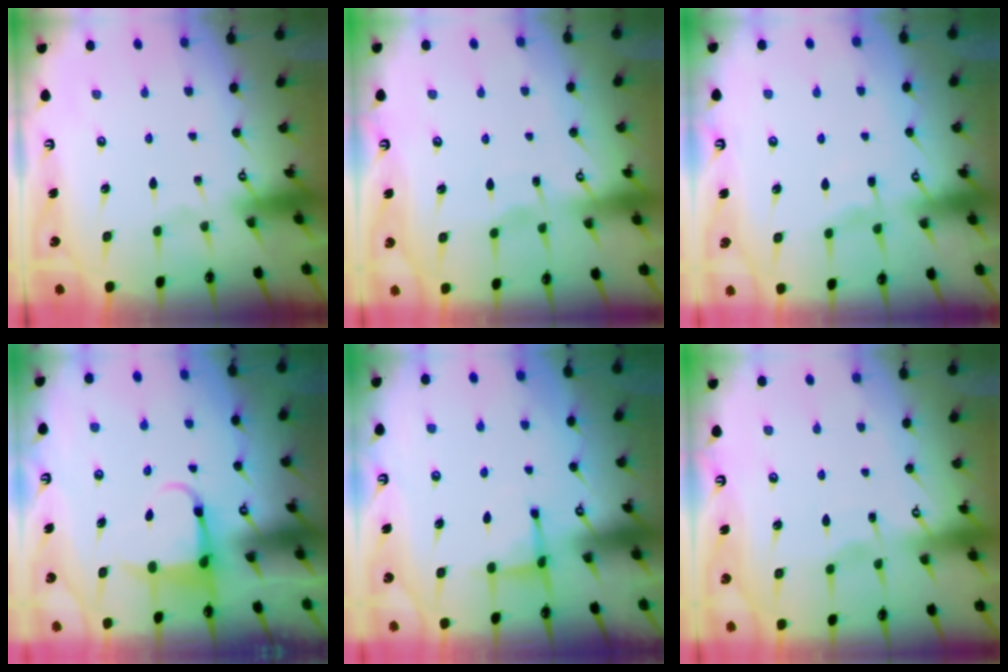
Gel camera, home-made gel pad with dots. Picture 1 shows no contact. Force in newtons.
{"total": 2.8, "press": 2.8, "slide": 0.4}
{"total": 4.6, "press": 4.6, "slide": 0.6}
{"total": 3.9, "press": 3.8, "slide": 0.9}
{"total": 2.8, "press": 2.7, "slide": 0.6}
{"total": 2.8, "press": 2.8, "slide": 0.4}